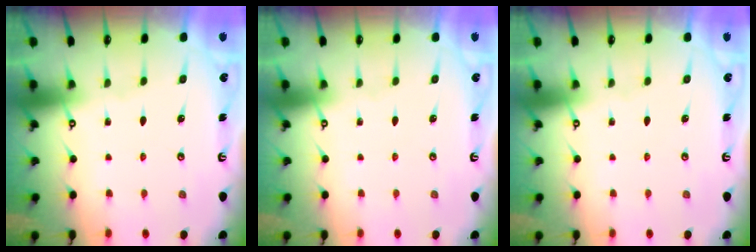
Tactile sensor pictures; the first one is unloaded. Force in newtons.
{"total": 0.0}
{"total": 0.0}